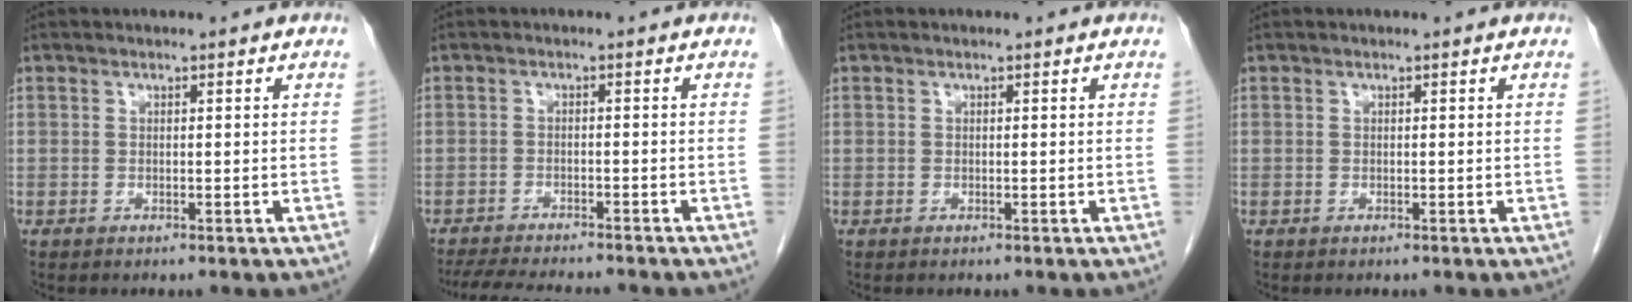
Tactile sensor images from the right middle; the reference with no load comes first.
{"total": 11.3, "force": [-10.2, 1.5, 4.7], "torque": [-0.071, -0.013, -0.144]}
{"total": 0.0}
{"total": 0.0}